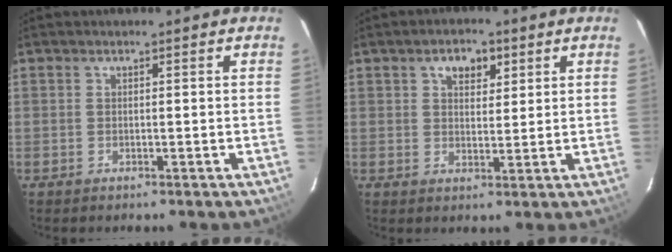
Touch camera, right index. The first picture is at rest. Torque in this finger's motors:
{"motor_torque": [0.52, 0.49, 0.09, 0.06]}